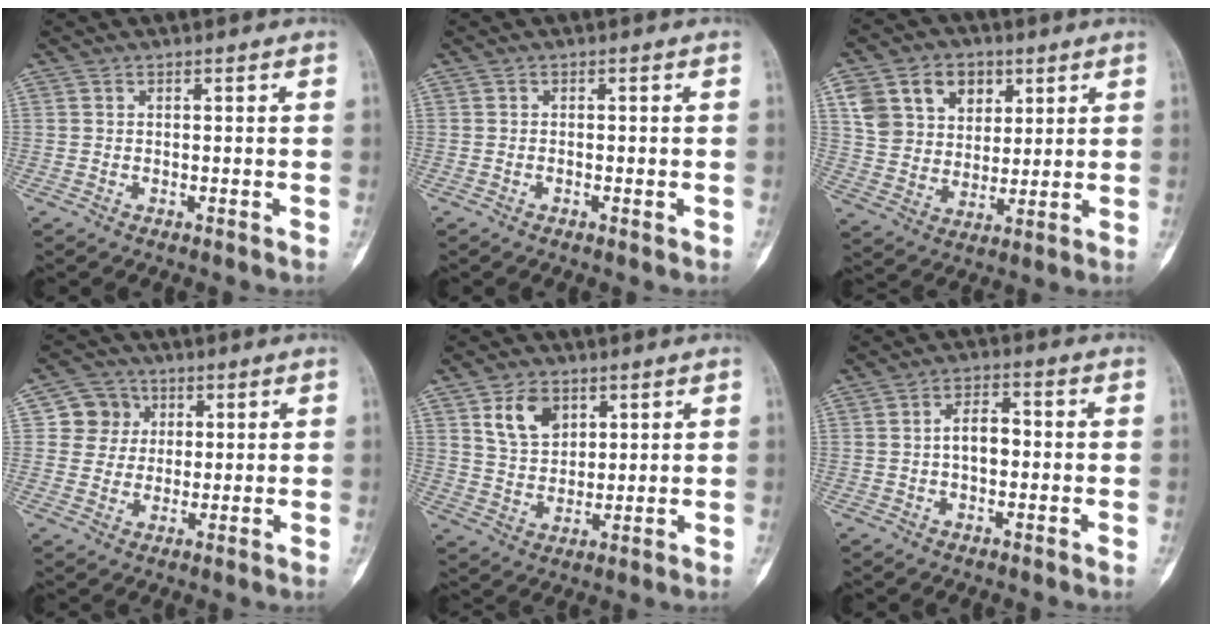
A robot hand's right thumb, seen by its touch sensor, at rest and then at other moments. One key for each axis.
{"total": 0.6, "fx": -0.2, "fy": 0.3, "fz": 0.5, "tx": -0.009, "ty": 0.002, "tz": -0.002}
{"total": 14.3, "fx": 6.0, "fy": 10.7, "fz": 7.3, "tx": -0.088, "ty": -0.009, "tz": 0.115}
{"total": 6.6, "fx": 1.9, "fy": 6.2, "fz": 1.2, "tx": 0.021, "ty": 0.002, "tz": 0.028}
{"total": 8.3, "fx": 4.1, "fy": 5.6, "fz": 4.6, "tx": -0.059, "ty": -0.021, "tz": 0.080}
{"total": 5.2, "fx": -0.2, "fy": 3.1, "fz": 4.2, "tx": -0.062, "ty": 0.017, "tz": -0.009}